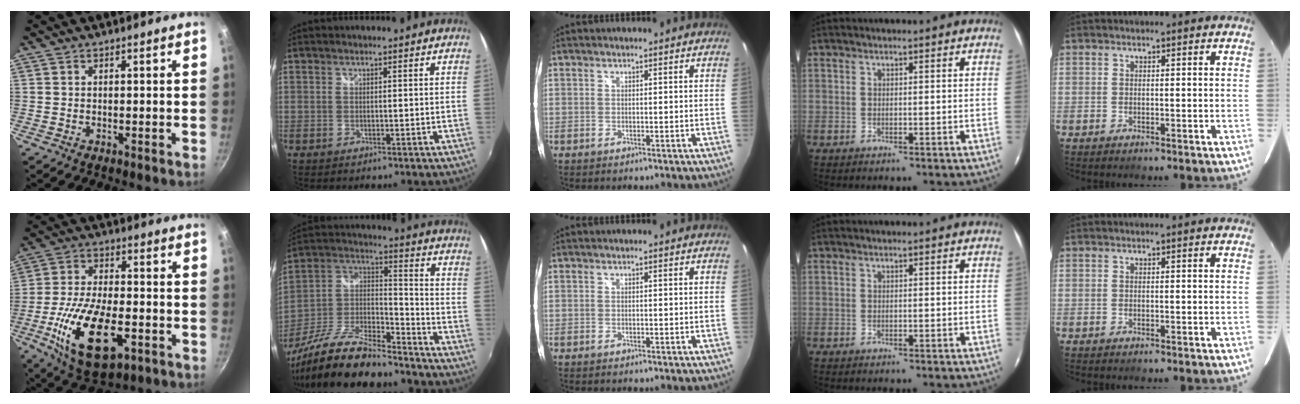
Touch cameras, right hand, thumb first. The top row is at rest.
{"thumb": {"total": 19.0, "force": [-6.3, 9.1, 15.4], "torque": [-0.281, 0.013, -0.108]}, "index": {"total": 21.6, "force": [-16.5, 6.1, 12.5], "torque": [-0.257, -0.012, -0.285]}}